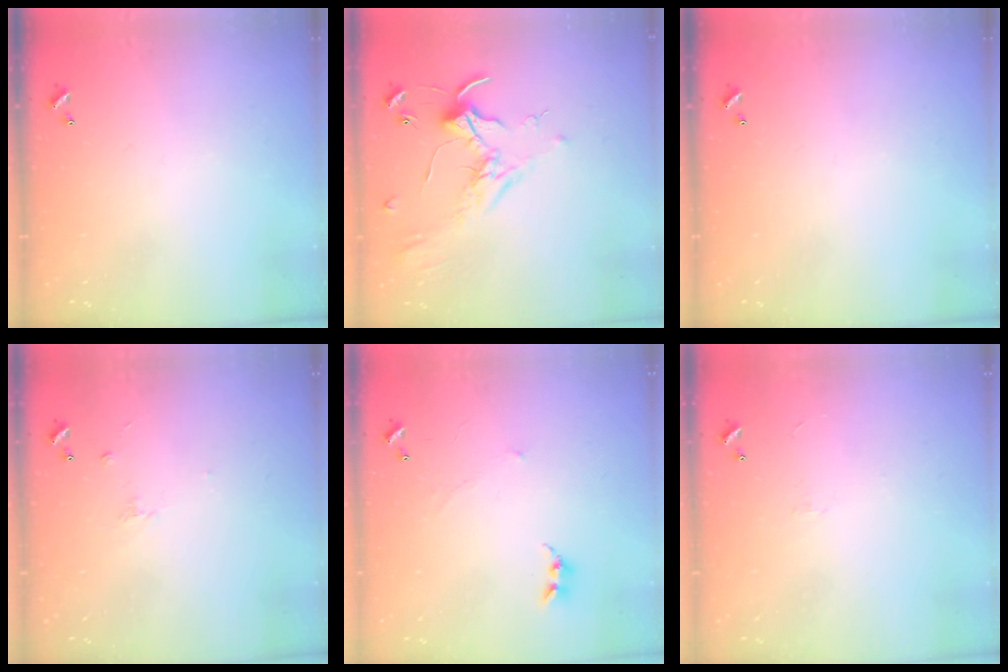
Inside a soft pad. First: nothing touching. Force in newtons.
{"total": 1.7, "press": 1.6, "slide": 0.5}
{"total": 0.0}
{"total": 1.2, "press": 1.1, "slide": 0.6}
{"total": 0.9, "press": 0.8, "slide": 0.5}
{"total": 0.7, "press": 0.3, "slide": 0.7}